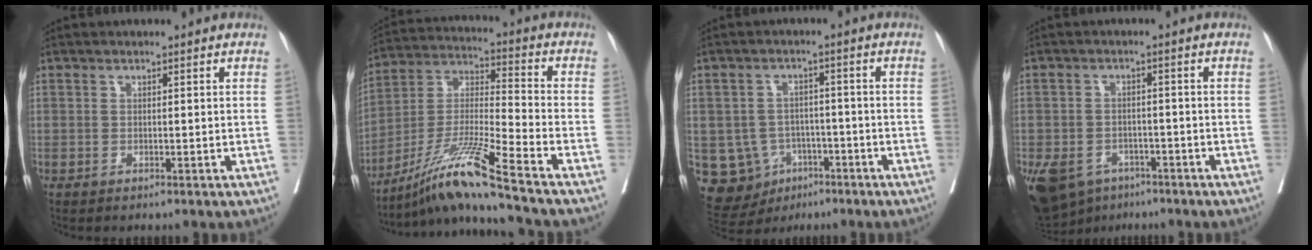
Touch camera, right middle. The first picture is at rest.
{"total": 13.9, "force": [-10.6, -2.5, 8.7], "torque": [-0.176, -0.018, -0.195]}
{"total": 10.4, "force": [-3.6, 9.4, 2.8], "torque": [-0.068, 0.021, -0.042]}
{"total": 14.4, "force": [-8.1, 10.2, 6.4], "torque": [-0.170, -0.011, -0.109]}